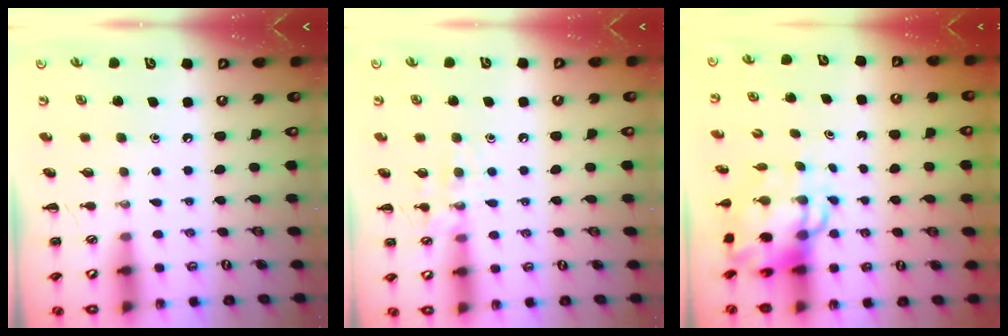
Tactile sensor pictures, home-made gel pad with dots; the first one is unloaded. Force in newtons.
{"total": 8.2, "press": 8.1, "slide": 0.8}
{"total": 7.6, "press": 7.2, "slide": 2.2}